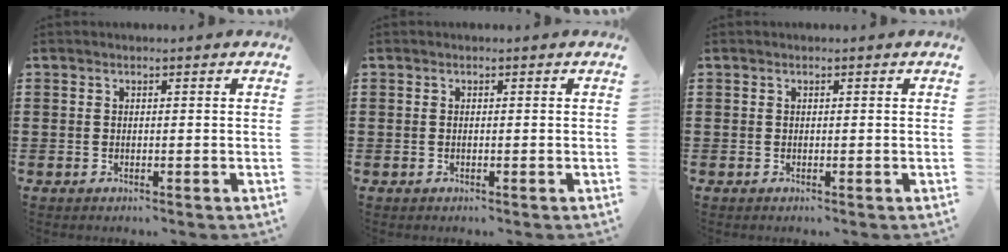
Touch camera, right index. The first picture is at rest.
{"total": 0.0}
{"total": 0.0}